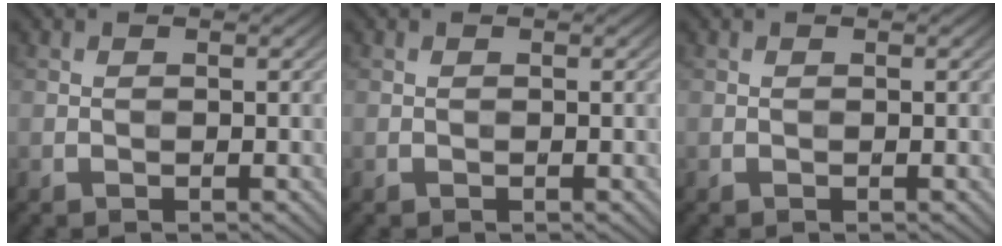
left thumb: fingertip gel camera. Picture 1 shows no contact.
{"total": 0.0}
{"total": 0.0}